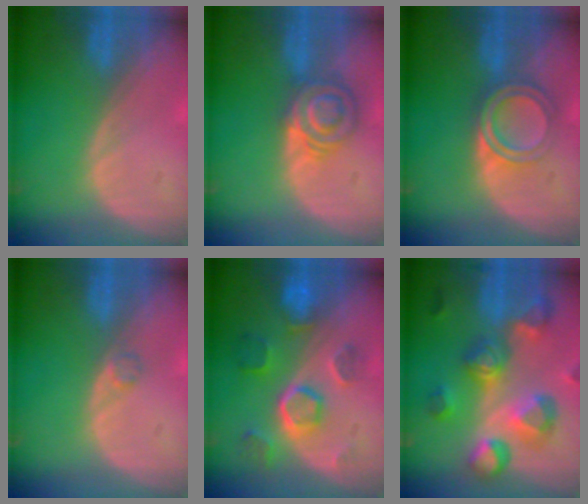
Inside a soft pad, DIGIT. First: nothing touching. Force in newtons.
{"total": 5.9, "press": 5.9, "slide": 0.8}
{"total": 6.0, "press": 5.2, "slide": 3.0}
{"total": 1.2, "press": 1.2, "slide": 0.1}
{"total": 8.6, "press": 7.7, "slide": 3.8}
{"total": 11.3, "press": 10.1, "slide": 5.1}